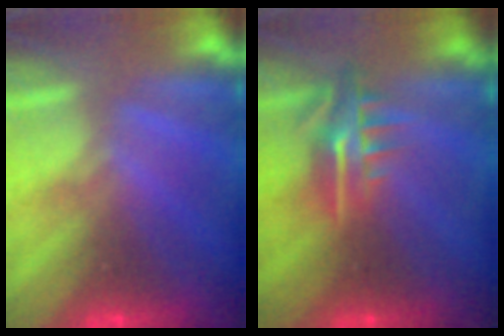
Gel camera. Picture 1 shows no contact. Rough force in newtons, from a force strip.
{"total": 7.7}